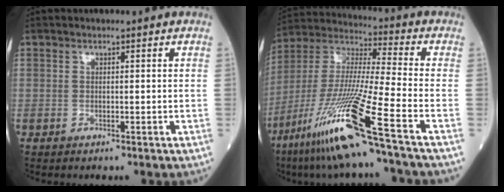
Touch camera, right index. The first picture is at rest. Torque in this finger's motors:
{"motor_torque": [1.56, -0.58, 1.06, 0.21]}